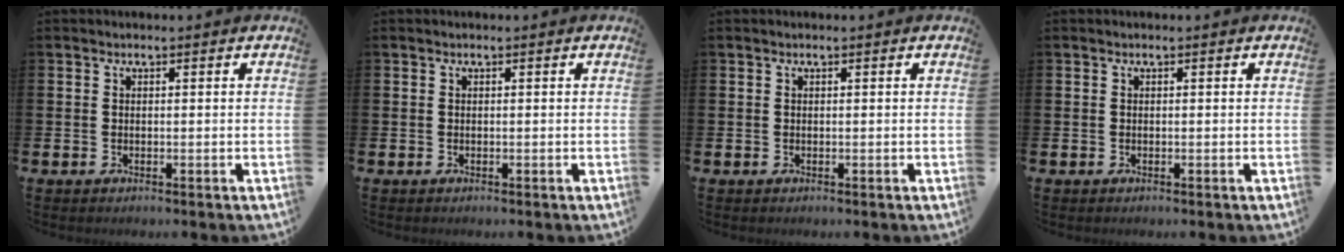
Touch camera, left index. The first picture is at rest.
{"total": 0.0}
{"total": 0.0}
{"total": 0.0}